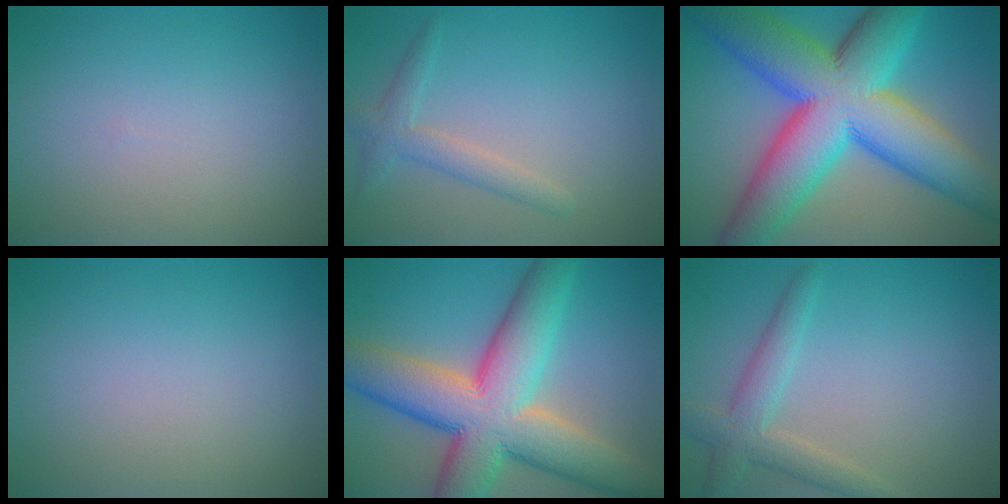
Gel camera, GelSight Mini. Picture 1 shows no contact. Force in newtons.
{"total": 2.3, "press": 2.3, "slide": 0.1}
{"total": 16.5, "press": 16.5, "slide": 0.1}
{"total": 0.0}
{"total": 12.9, "press": 12.9, "slide": 0.7}
{"total": 3.4, "press": 3.4, "slide": 0.3}